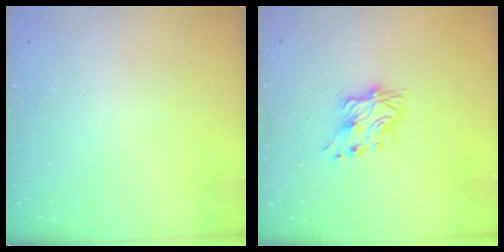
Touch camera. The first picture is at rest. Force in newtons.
{"total": 7.1, "press": 7.1, "slide": 0.5}